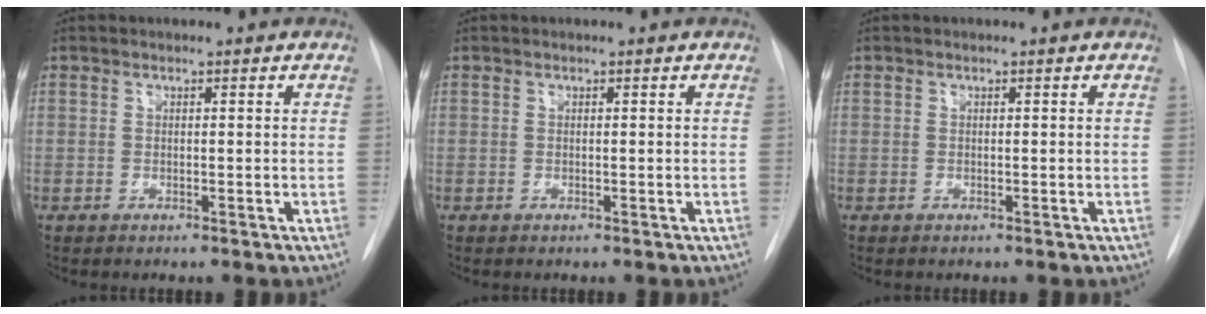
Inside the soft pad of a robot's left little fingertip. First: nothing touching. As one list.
[{"total": 0.0}, {"total": 0.0}]